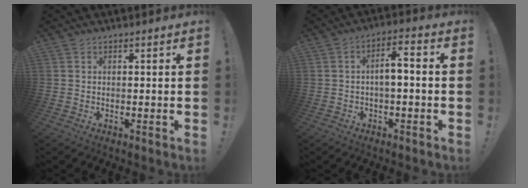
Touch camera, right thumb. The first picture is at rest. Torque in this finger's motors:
{"motor_torque": [0.04, 0.05, -0.10, 0.39, 0.05]}